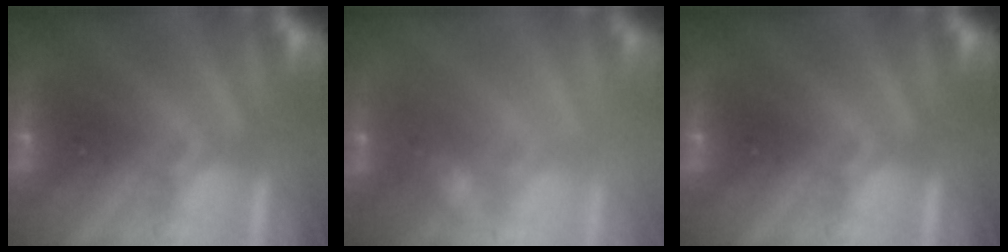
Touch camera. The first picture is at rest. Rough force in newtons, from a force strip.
{"total": 2.4}
{"total": 0.0}